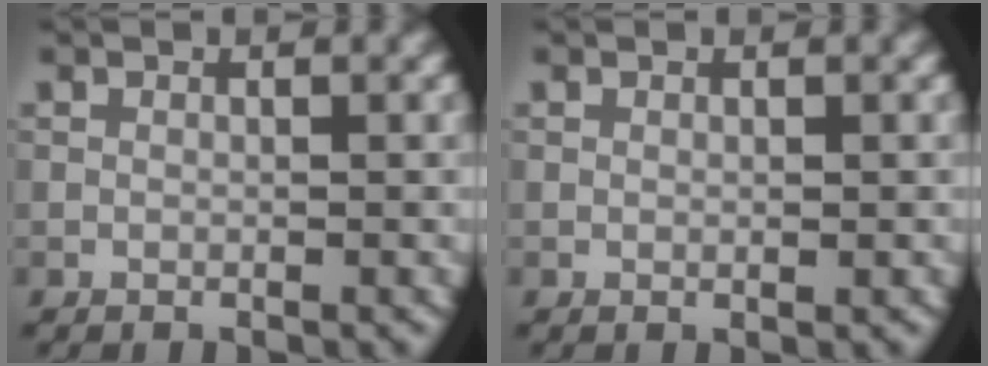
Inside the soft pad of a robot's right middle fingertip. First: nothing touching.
{"total": 0.0}